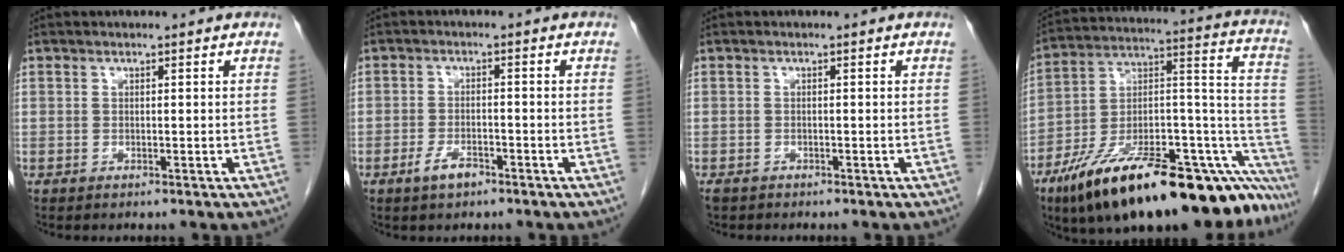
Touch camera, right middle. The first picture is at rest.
{"total": 3.2, "force": [-2.1, 1.2, 2.1], "torque": [-0.044, 0.002, -0.038]}
{"total": 1.3, "force": [-1.1, 0.6, 0.2], "torque": [-0.012, -0.001, -0.018]}
{"total": 33.2, "force": [-24.8, 8.0, 20.7], "torque": [-0.219, 0.014, -0.365]}